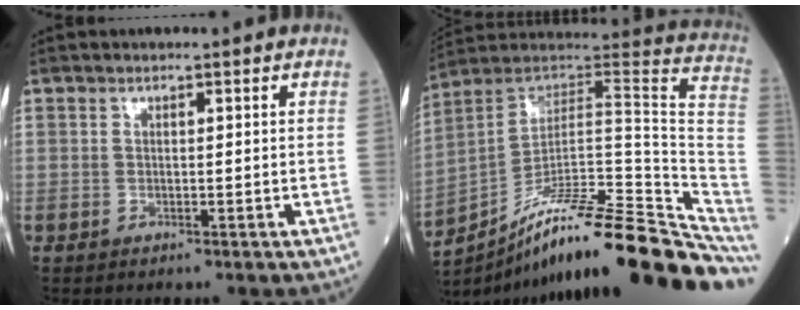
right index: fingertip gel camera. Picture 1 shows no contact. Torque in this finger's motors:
{"motor_torque": [-0.58, -1.08, 0.17, 0.05]}